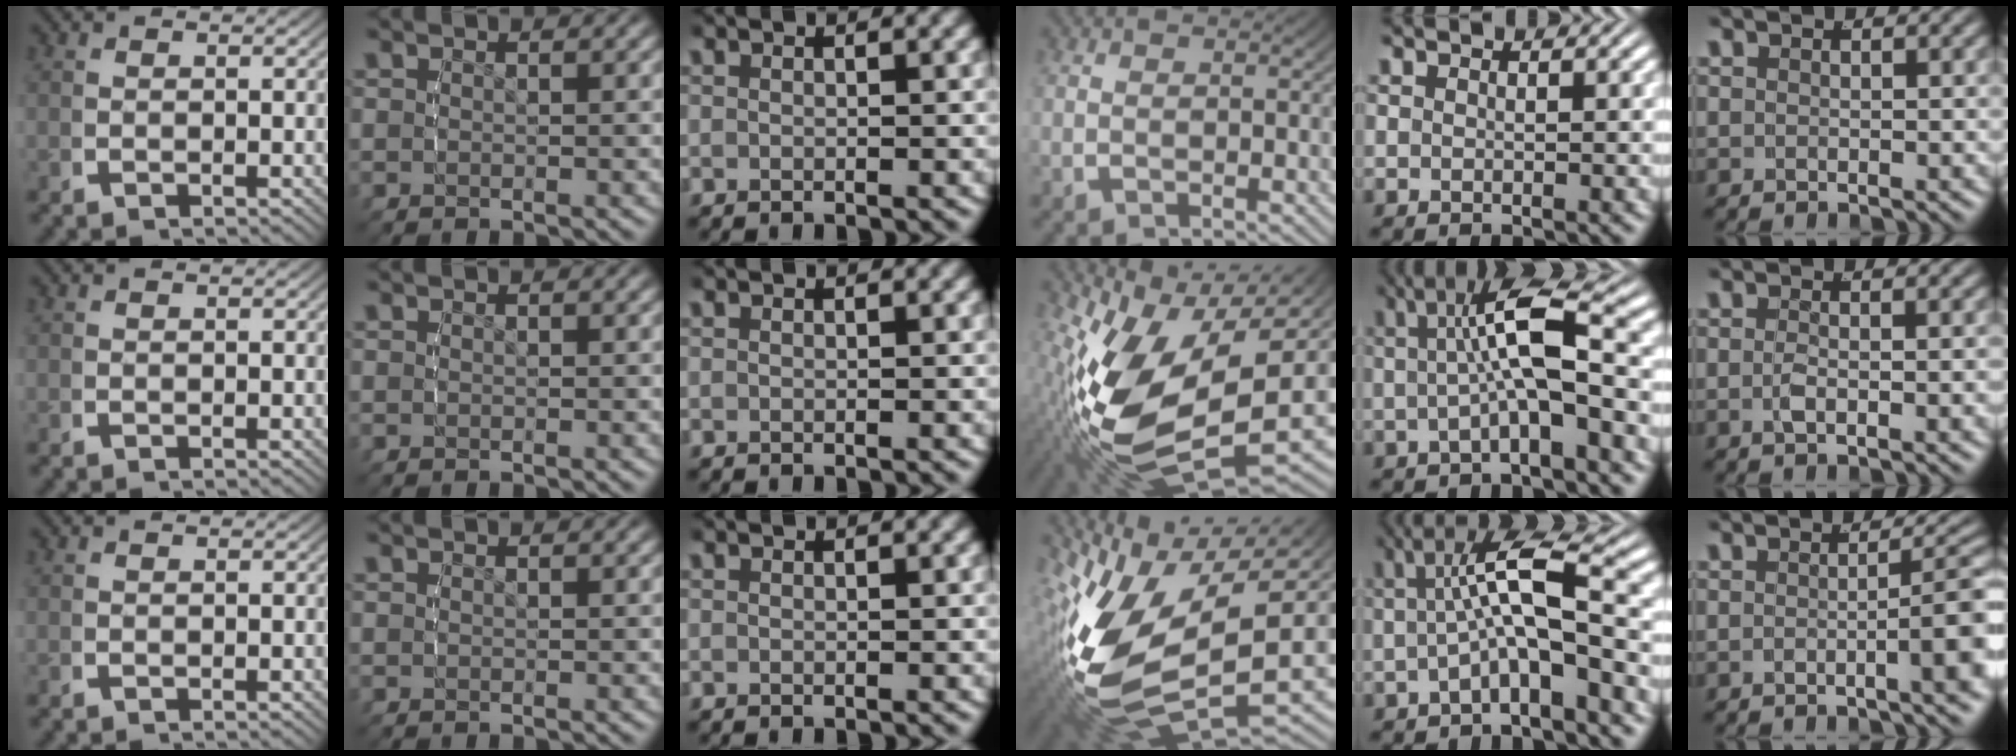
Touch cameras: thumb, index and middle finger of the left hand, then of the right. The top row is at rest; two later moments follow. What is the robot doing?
{"motion": "lift_and_place", "object": "button"}